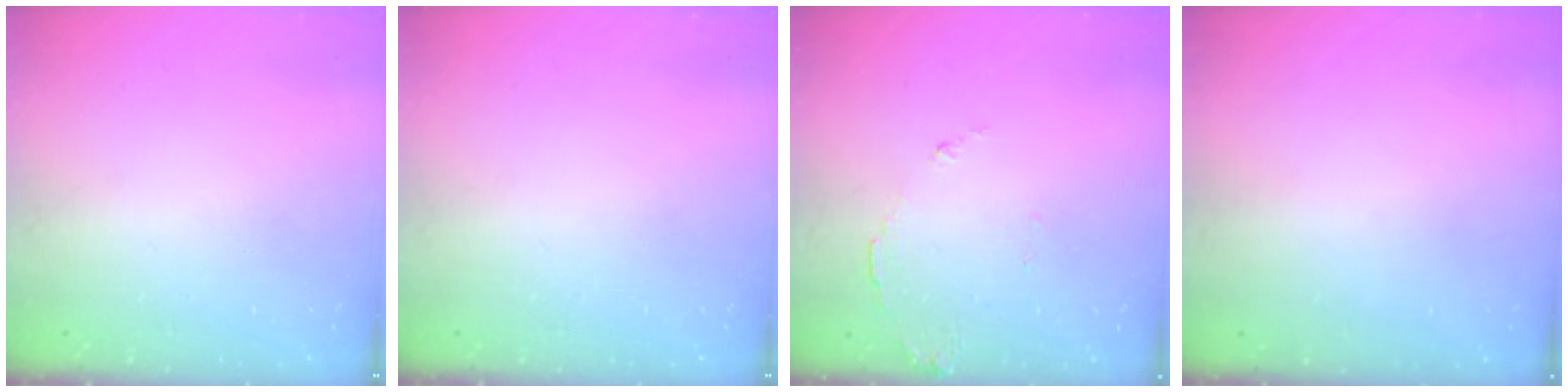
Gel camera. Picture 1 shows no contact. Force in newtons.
{"total": 0.0}
{"total": 7.8, "press": 7.8, "slide": 0.5}
{"total": 3.0, "press": 3.0, "slide": 0.1}